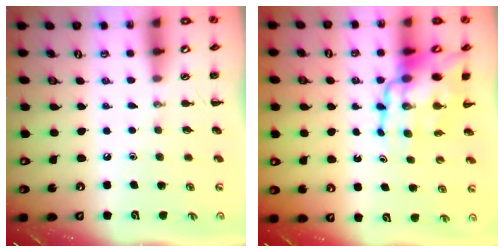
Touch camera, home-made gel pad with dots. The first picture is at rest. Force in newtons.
{"total": 14.7, "press": 14.2, "slide": 3.9}